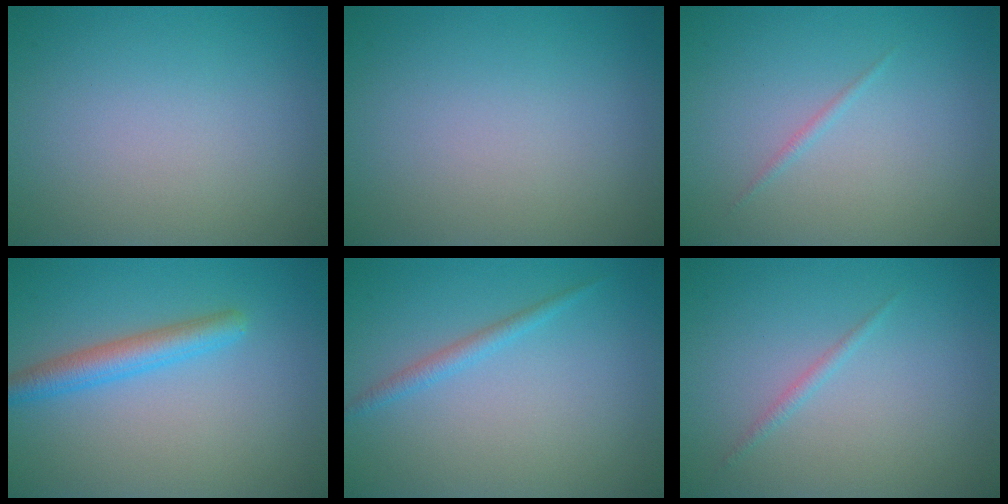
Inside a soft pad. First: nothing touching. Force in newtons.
{"total": 0.0}
{"total": 0.5, "press": 0.5, "slide": 0.0}
{"total": 3.1, "press": 3.1, "slide": 0.1}
{"total": 1.3, "press": 1.3, "slide": 0.1}
{"total": 0.7, "press": 0.7, "slide": 0.1}